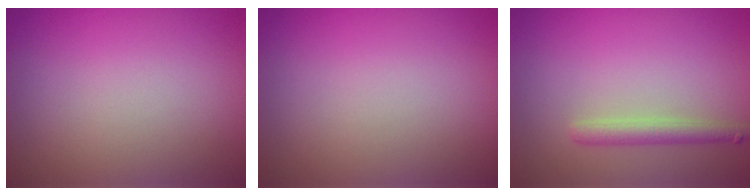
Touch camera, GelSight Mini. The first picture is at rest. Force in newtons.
{"total": 0.0}
{"total": 2.2, "press": 2.2, "slide": 0.1}